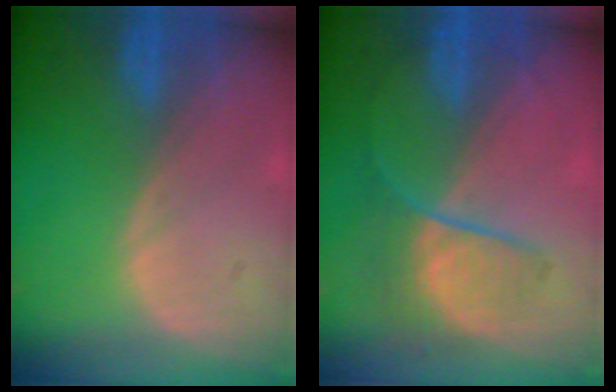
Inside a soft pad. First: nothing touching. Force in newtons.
{"total": 6.6, "press": 6.2, "slide": 2.3}